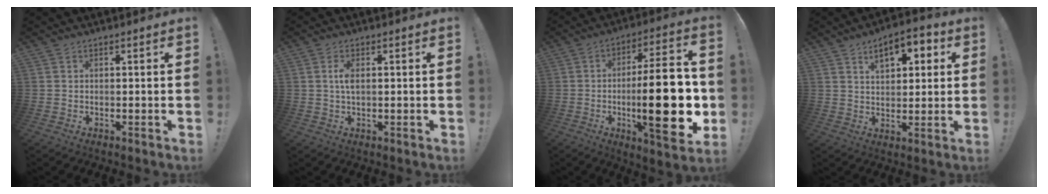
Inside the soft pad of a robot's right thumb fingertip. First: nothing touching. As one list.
[{"total": 3.2, "force": [0.3, 1.3, 2.9], "torque": [-0.050, 0.002, 0.002]}, {"total": 25.7, "force": [-3.2, 6.7, 24.6], "torque": [-0.393, 0.001, -0.046]}, {"total": 9.2, "force": [4.2, 5.0, 6.5], "torque": [-0.086, -0.010, 0.070]}]